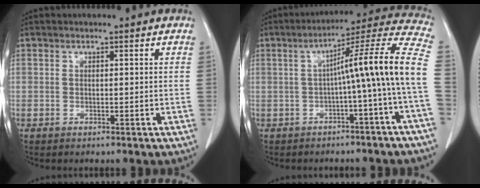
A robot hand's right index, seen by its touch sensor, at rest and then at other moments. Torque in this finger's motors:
{"motor_torque": [1.40, -0.53, 0.69, 0.16]}